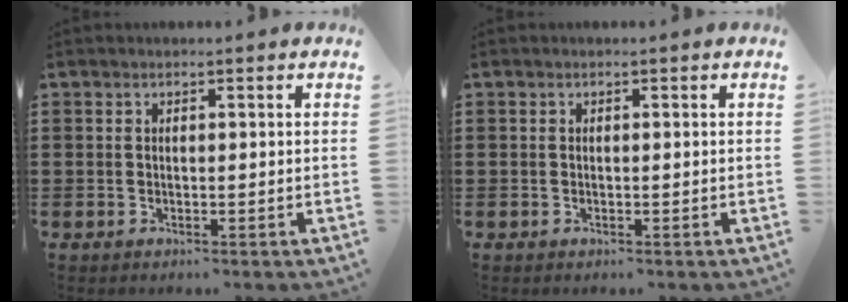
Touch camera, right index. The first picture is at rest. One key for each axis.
{"total": 0.0}